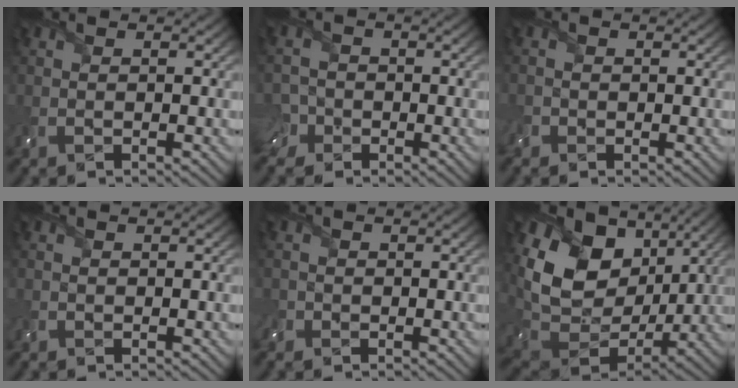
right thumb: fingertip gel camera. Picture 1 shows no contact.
{"total": 4.8, "force": [-2.8, 3.7, 1.3], "torque": [-0.028, -0.009, -0.061]}
{"total": 1.5, "force": [-0.8, 1.2, 0.2], "torque": [-0.008, -0.007, -0.020]}
{"total": 0.6, "force": [0.2, 0.6, 0.1], "torque": [-0.004, -0.001, 0.002]}
{"total": 1.6, "force": [-0.6, 1.5, 0.2], "torque": [-0.005, -0.004, -0.014]}
{"total": 16.3, "force": [5.6, 11.8, 9.8], "torque": [-0.227, 0.015, 0.110]}